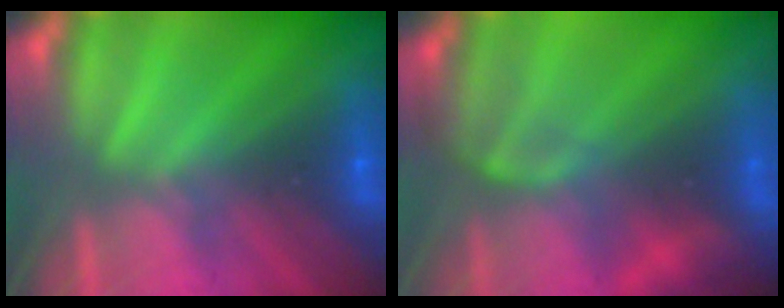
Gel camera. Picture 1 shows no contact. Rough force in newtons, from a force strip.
{"total": 8.1}